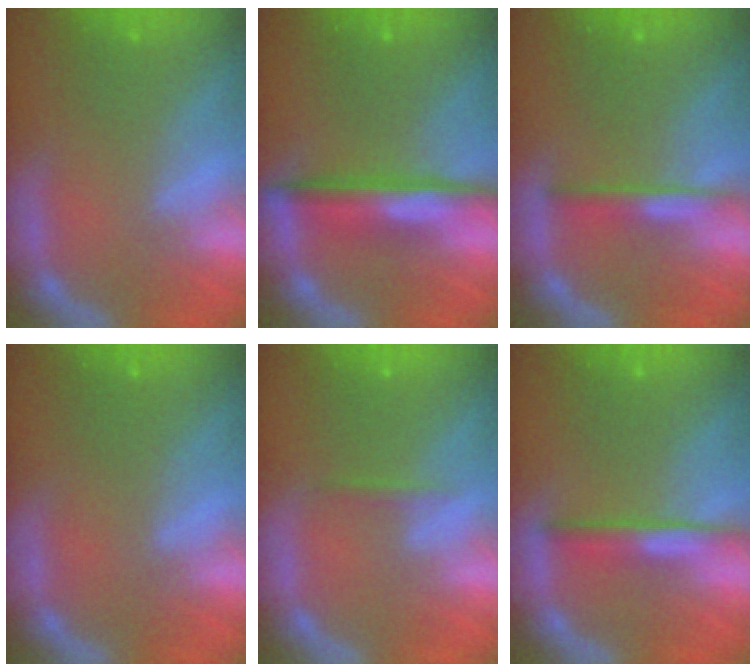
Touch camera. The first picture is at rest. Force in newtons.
{"total": 5.0}
{"total": 2.4}
{"total": 0.0}
{"total": 0.9}
{"total": 3.0}